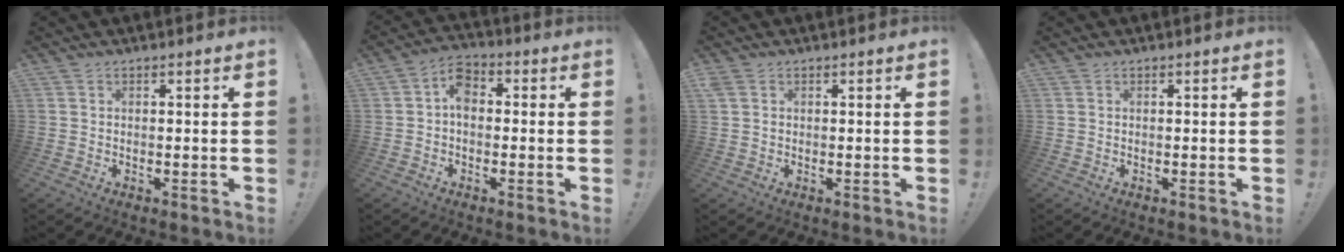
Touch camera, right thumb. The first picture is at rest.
{"total": 6.0, "force": [0.0, 4.3, 4.2], "torque": [-0.064, 0.012, 0.002]}
{"total": 1.3, "force": [0.6, 1.1, 0.5], "torque": [-0.010, 0.003, 0.009]}
{"total": 0.0}